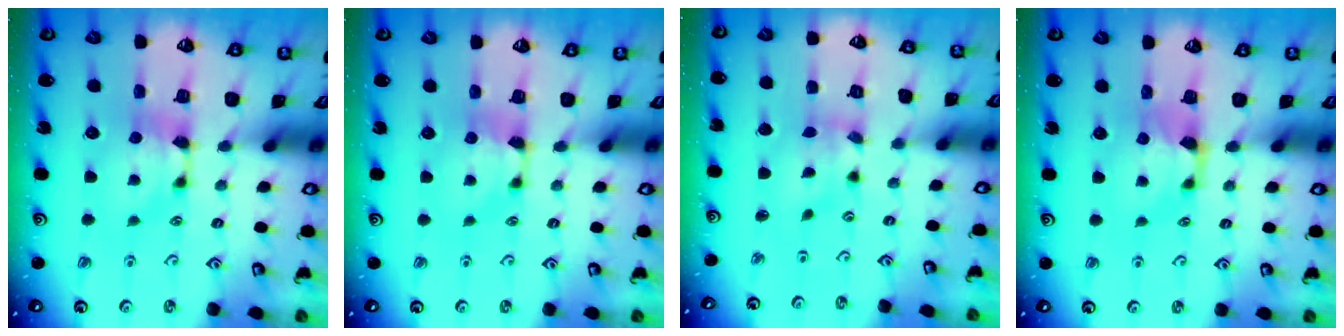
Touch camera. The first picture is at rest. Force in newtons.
{"total": 0.0}
{"total": 2.3, "press": 1.7, "slide": 1.5}
{"total": 0.6, "press": 0.1, "slide": 0.6}